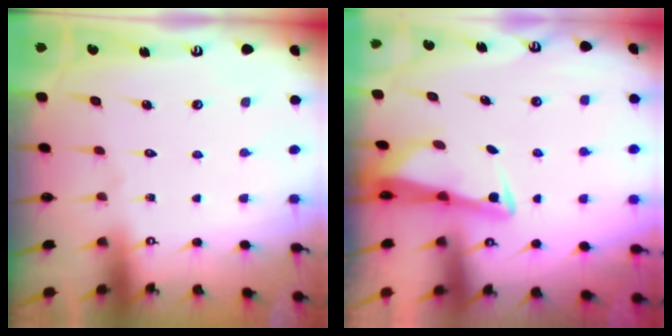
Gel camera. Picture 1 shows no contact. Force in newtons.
{"total": 2.5, "press": 2.5, "slide": 0.5}